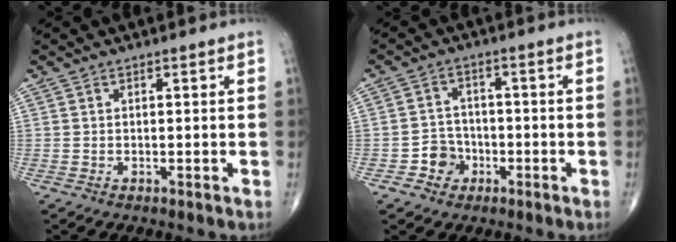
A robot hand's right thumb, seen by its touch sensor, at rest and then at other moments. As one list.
[{"total": 4.7, "force": [-2.1, 4.1, 1.0], "torque": [0.013, 0.019, -0.038]}]